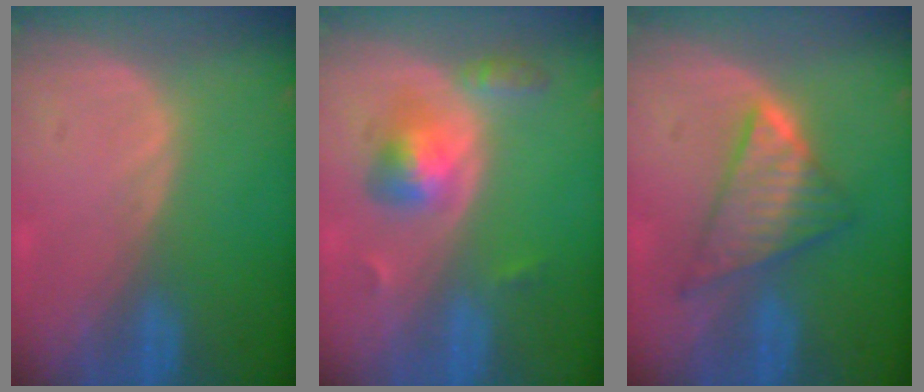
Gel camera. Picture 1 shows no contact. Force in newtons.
{"total": 5.1, "press": 5.1, "slide": 0.9}
{"total": 7.0, "press": 7.0, "slide": 0.2}